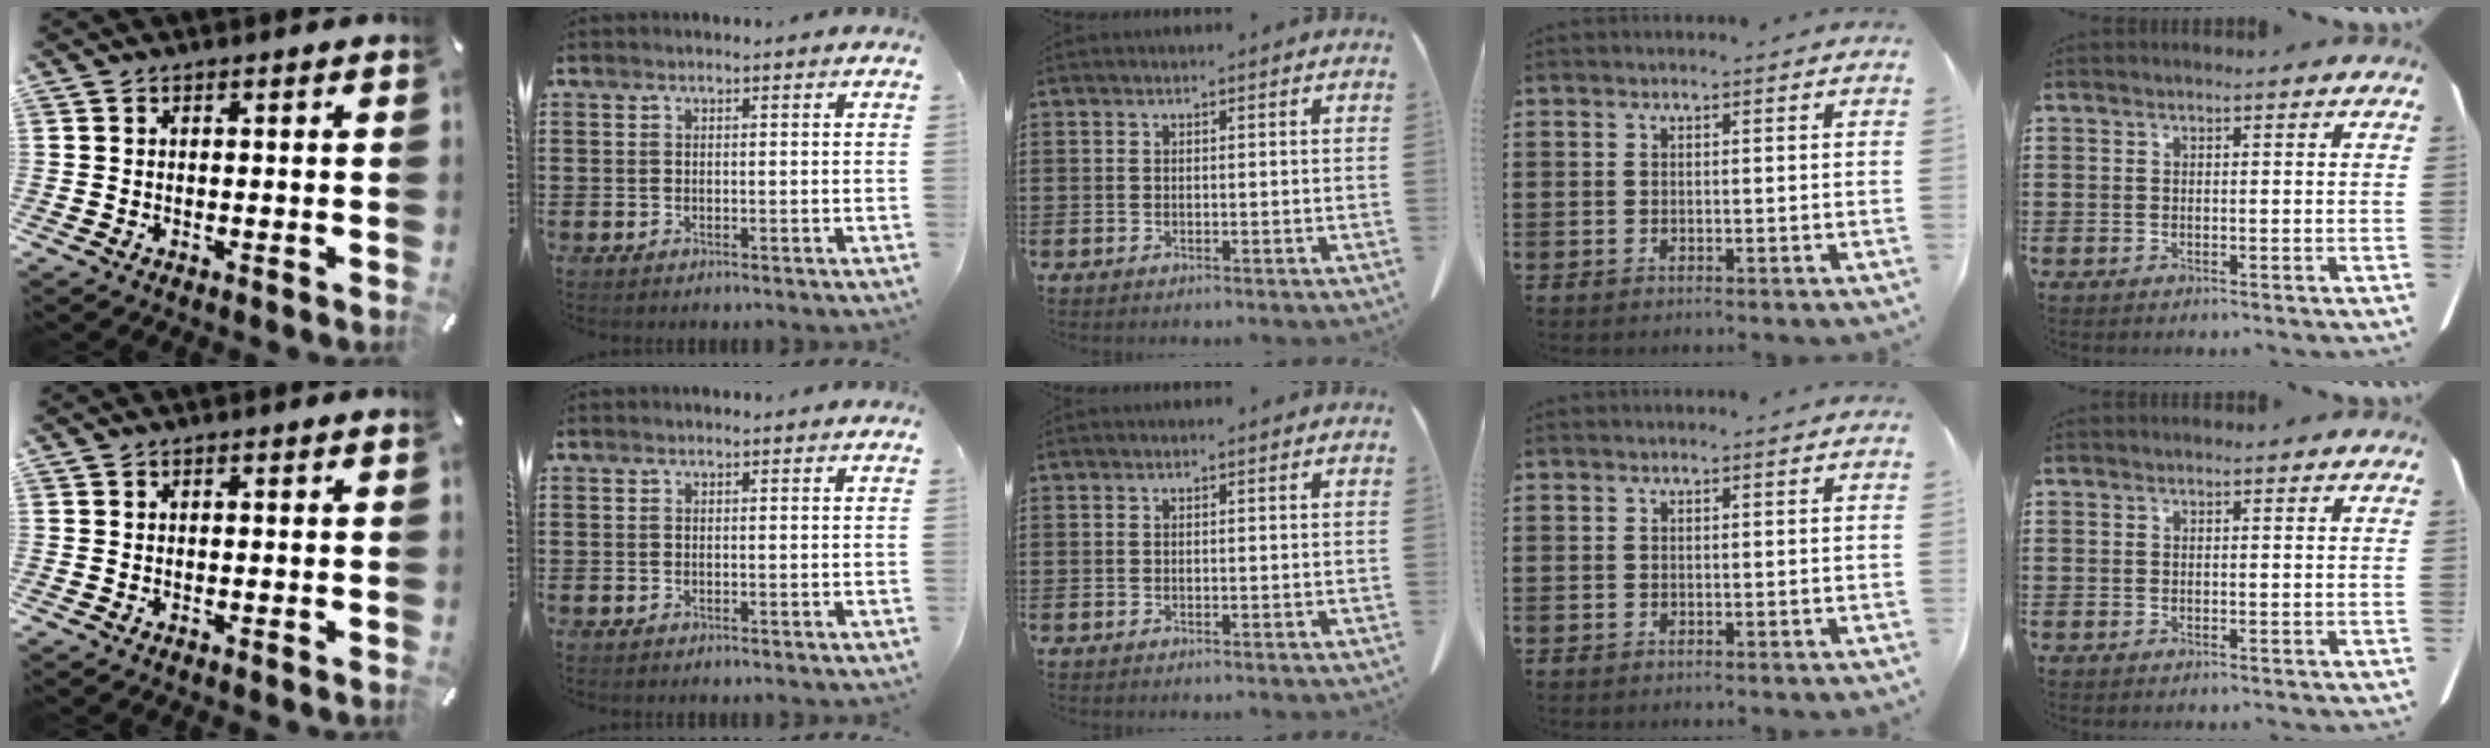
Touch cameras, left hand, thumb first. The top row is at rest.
{}